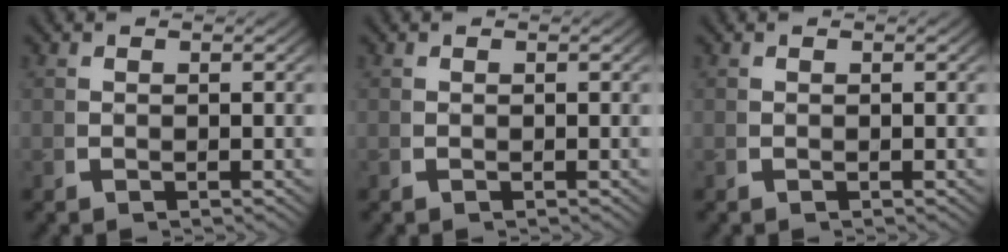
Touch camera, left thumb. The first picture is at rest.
{"total": 0.0}
{"total": 0.0}